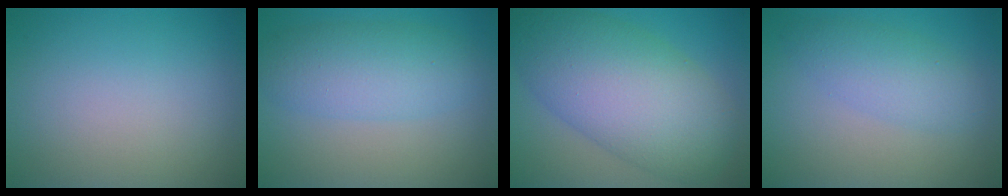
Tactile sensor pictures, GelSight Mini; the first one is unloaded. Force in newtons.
{"total": 3.4, "press": 3.4, "slide": 0.2}
{"total": 11.4, "press": 11.4, "slide": 0.1}
{"total": 3.4, "press": 3.4, "slide": 0.1}